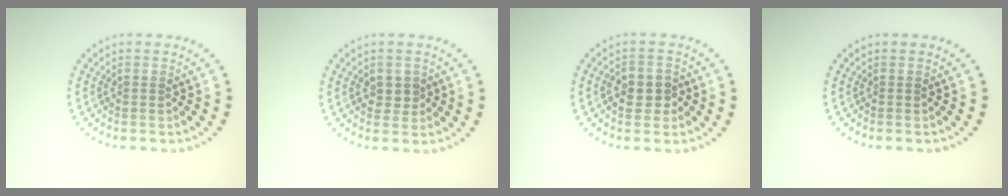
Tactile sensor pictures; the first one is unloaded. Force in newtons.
{"total": 1.3, "press": 1.3, "slide": 0.3}
{"total": 2.8, "press": 2.7, "slide": 0.6}
{"total": 0.0}